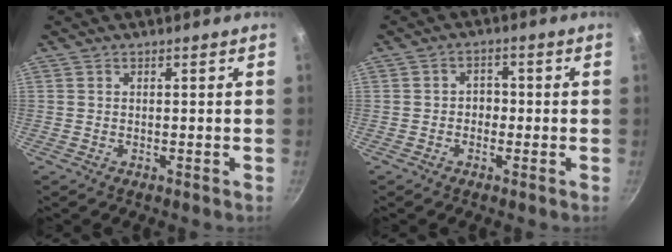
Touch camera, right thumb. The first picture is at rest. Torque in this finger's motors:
{"motor_torque": [-0.19, 0.20, -0.20, 0.24, 0.02]}